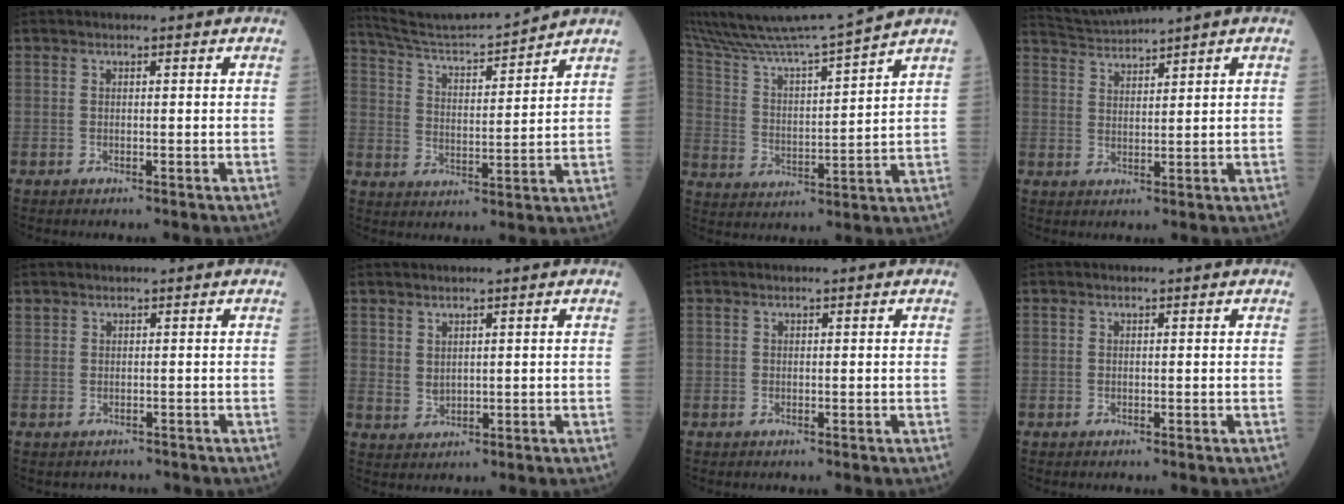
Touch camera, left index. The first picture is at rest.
{"total": 13.0, "force": [12.5, -1.2, 3.6], "torque": [-0.076, 0.002, 0.209]}
{"total": 15.6, "force": [14.4, -2.5, 5.6], "torque": [-0.120, -0.023, 0.244]}
{"total": 4.1, "force": [3.8, -1.7, -0.2], "torque": [-0.008, -0.001, 0.084]}
{"total": 0.8, "force": [-0.2, 0.8, 0.0], "torque": [0.000, 0.007, 0.000]}
{"total": 1.9, "force": [1.2, 1.0, 1.1], "torque": [-0.025, -0.005, 0.035]}
{"total": 0.0}
{"total": 0.0}